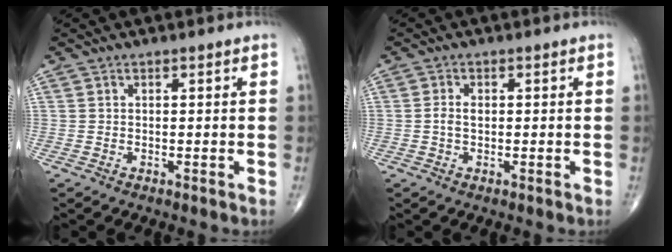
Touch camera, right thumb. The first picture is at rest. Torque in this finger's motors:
{"motor_torque": [2.07, 2.74, 0.22, 0.15, 0.00]}